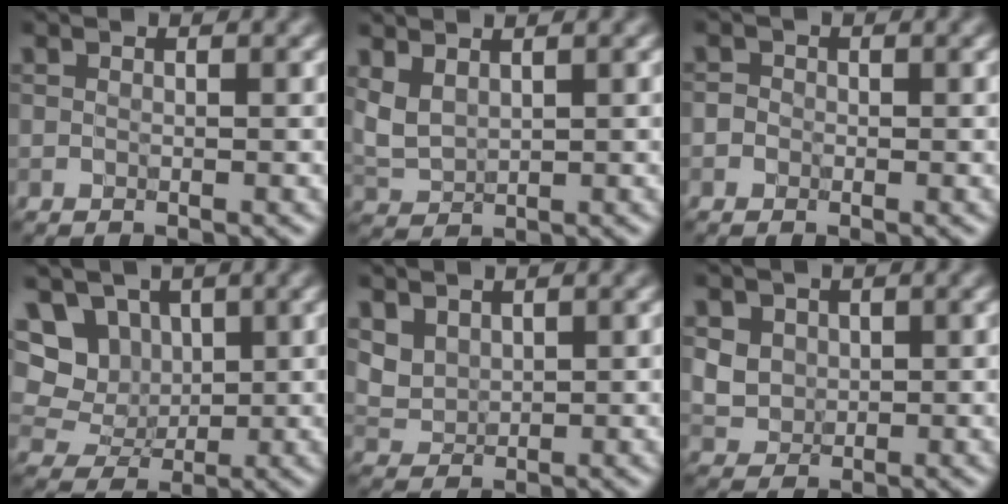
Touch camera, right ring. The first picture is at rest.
{"total": 2.3, "force": [1.3, 1.2, 1.5], "torque": [-0.040, 0.001, 0.032]}
{"total": 1.0, "force": [-0.2, 0.9, 0.3], "torque": [-0.001, -0.002, -0.011]}
{"total": 7.7, "force": [3.0, 6.0, 3.7], "torque": [-0.062, 0.013, 0.046]}
{"total": 2.4, "force": [1.5, 1.6, 1.0], "torque": [-0.028, -0.007, 0.041]}
{"total": 3.1, "force": [1.1, 2.6, 1.3], "torque": [-0.042, 0.001, 0.038]}